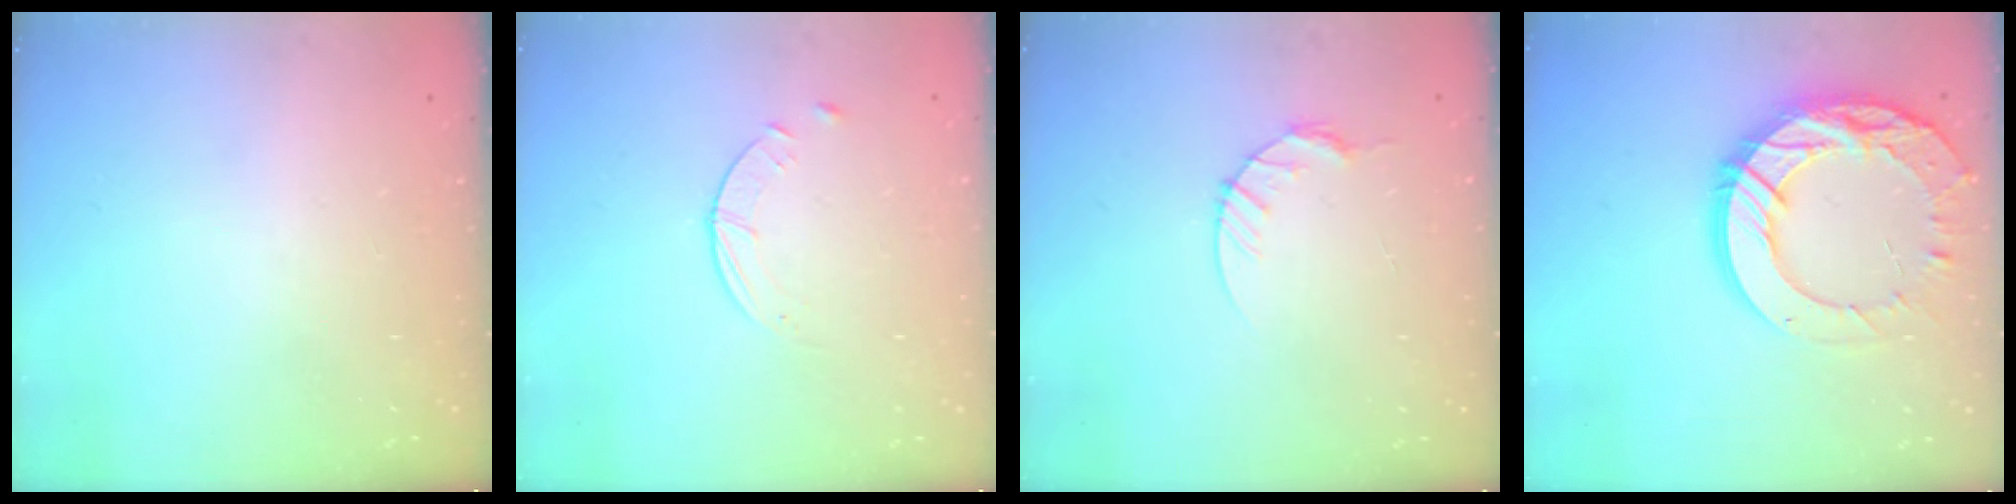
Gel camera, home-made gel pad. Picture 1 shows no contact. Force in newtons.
{"total": 2.6, "press": 2.5, "slide": 0.3}
{"total": 5.1, "press": 5.0, "slide": 0.6}
{"total": 20.2, "press": 20.2, "slide": 1.8}